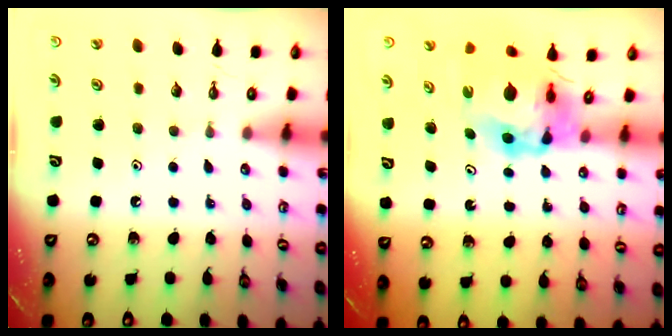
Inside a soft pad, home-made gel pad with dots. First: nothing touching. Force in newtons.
{"total": 10.9, "press": 10.9, "slide": 0.6}